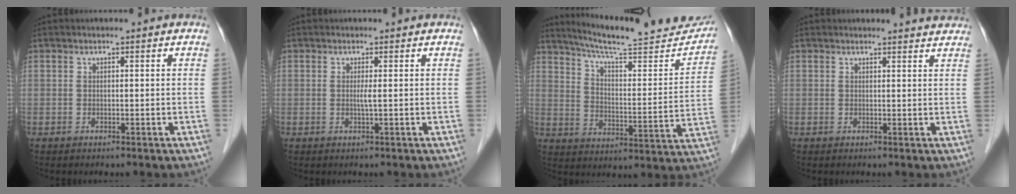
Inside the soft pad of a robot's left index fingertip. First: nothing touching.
{"total": 1.1, "force": [0.0, -0.3, 1.1], "torque": [-0.024, -0.002, -0.002]}
{"total": 23.1, "force": [21.1, 2.5, 9.2], "torque": [-0.134, -0.049, 0.279]}
{"total": 4.1, "force": [4.1, 0.3, 0.5], "torque": [-0.009, -0.004, 0.031]}